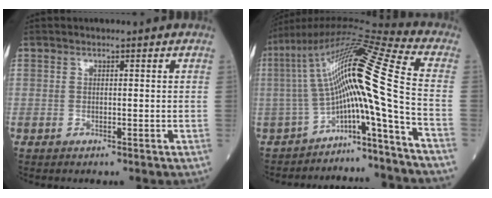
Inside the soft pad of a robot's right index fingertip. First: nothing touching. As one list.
[{"total": 14.7, "force": [-4.6, -1.4, 13.9], "torque": [-0.247, 0.048, -0.078]}]